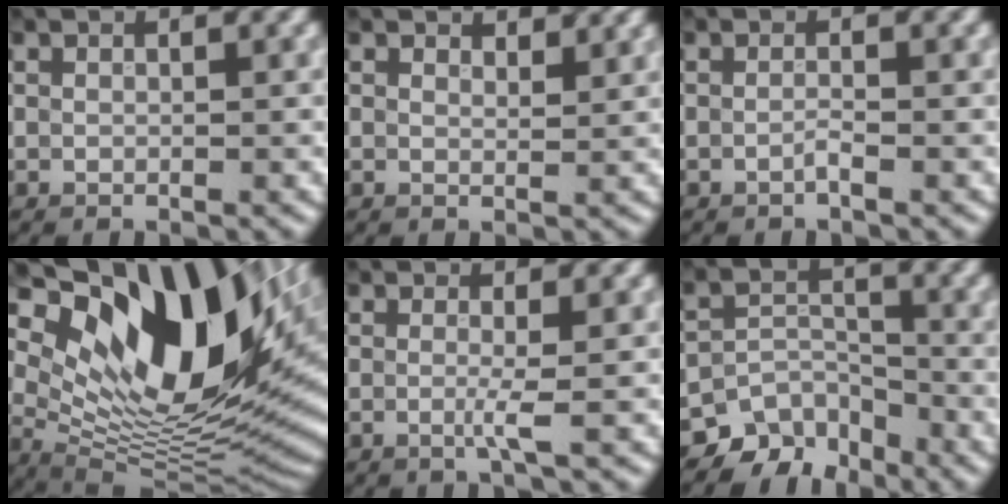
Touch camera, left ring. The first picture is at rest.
{"total": 2.0, "force": [1.8, 0.6, 0.7], "torque": [-0.010, 0.000, 0.022]}
{"total": 0.7, "force": [-0.4, 0.0, 0.6], "torque": [-0.013, 0.000, -0.009]}
{"total": 17.7, "force": [7.1, 8.4, 13.8], "torque": [-0.228, 0.003, 0.126]}
{"total": 1.7, "force": [-0.2, 0.3, 1.7], "torque": [-0.033, -0.008, -0.009]}
{"total": 4.8, "force": [-3.6, 3.0, 1.1], "torque": [-0.004, -0.004, -0.063]}